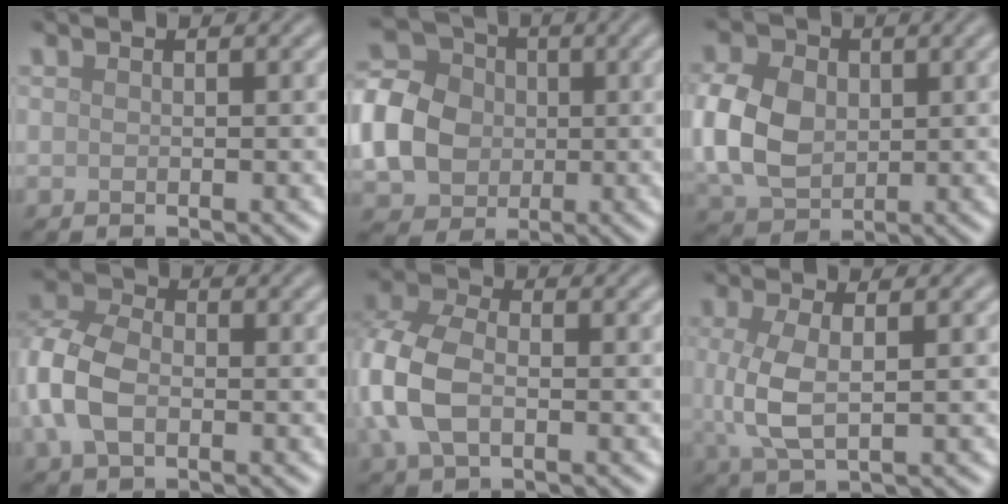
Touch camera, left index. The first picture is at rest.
{"total": 7.1, "force": [-0.7, 6.1, 3.7], "torque": [-0.092, 0.010, -0.023]}
{"total": 7.2, "force": [0.3, 5.4, 4.8], "torque": [-0.120, 0.003, 0.003]}
{"total": 6.2, "force": [-1.0, 4.3, 4.3], "torque": [-0.110, 0.002, -0.029]}
{"total": 7.0, "force": [-0.8, 4.6, 5.2], "torque": [-0.142, 0.000, -0.024]}
{"total": 4.2, "force": [0.2, 1.7, 3.9], "torque": [-0.095, -0.001, 0.005]}